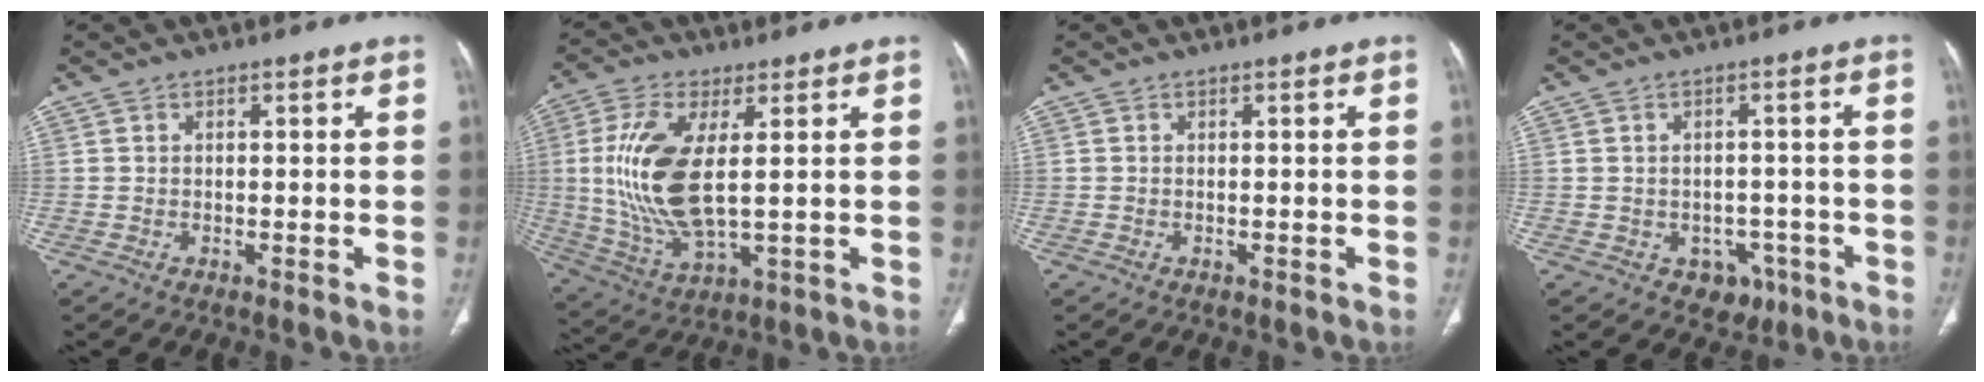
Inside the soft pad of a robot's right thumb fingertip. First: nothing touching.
{"total": 15.3, "force": [1.8, 6.2, 13.8], "torque": [-0.306, -0.017, 0.045]}
{"total": 0.0}
{"total": 5.4, "force": [-2.5, 4.3, 2.2], "torque": [-0.006, 0.019, -0.022]}